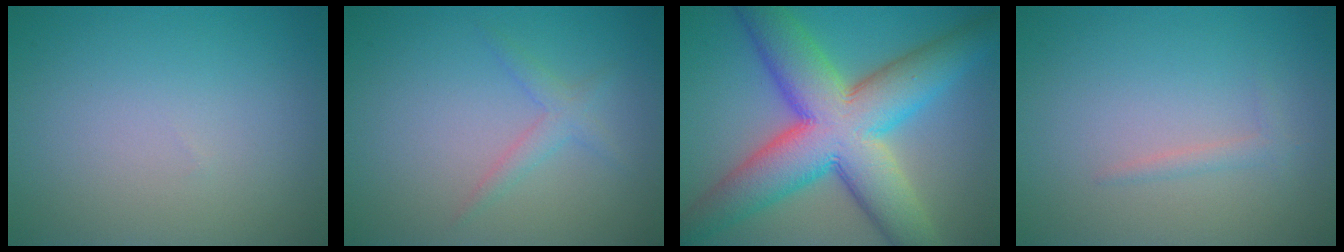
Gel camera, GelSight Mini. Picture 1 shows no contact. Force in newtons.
{"total": 1.7, "press": 1.7, "slide": 0.1}
{"total": 13.2, "press": 13.2, "slide": 0.4}
{"total": 1.0, "press": 1.0, "slide": 0.1}